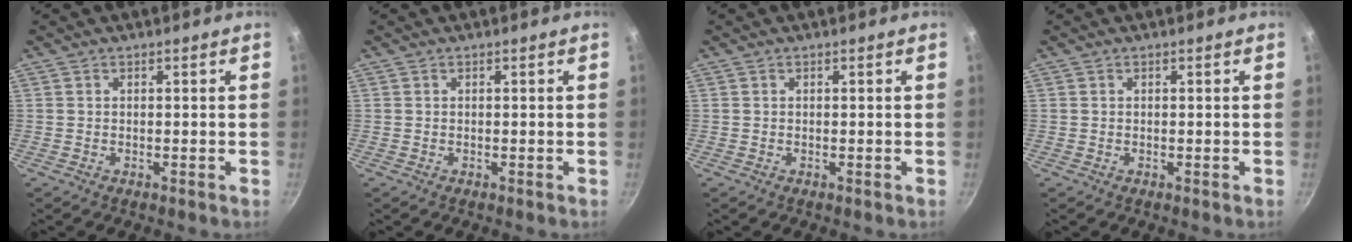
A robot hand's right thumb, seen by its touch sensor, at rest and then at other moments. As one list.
[{"total": 0.0}, {"total": 0.0}, {"total": 0.0}]